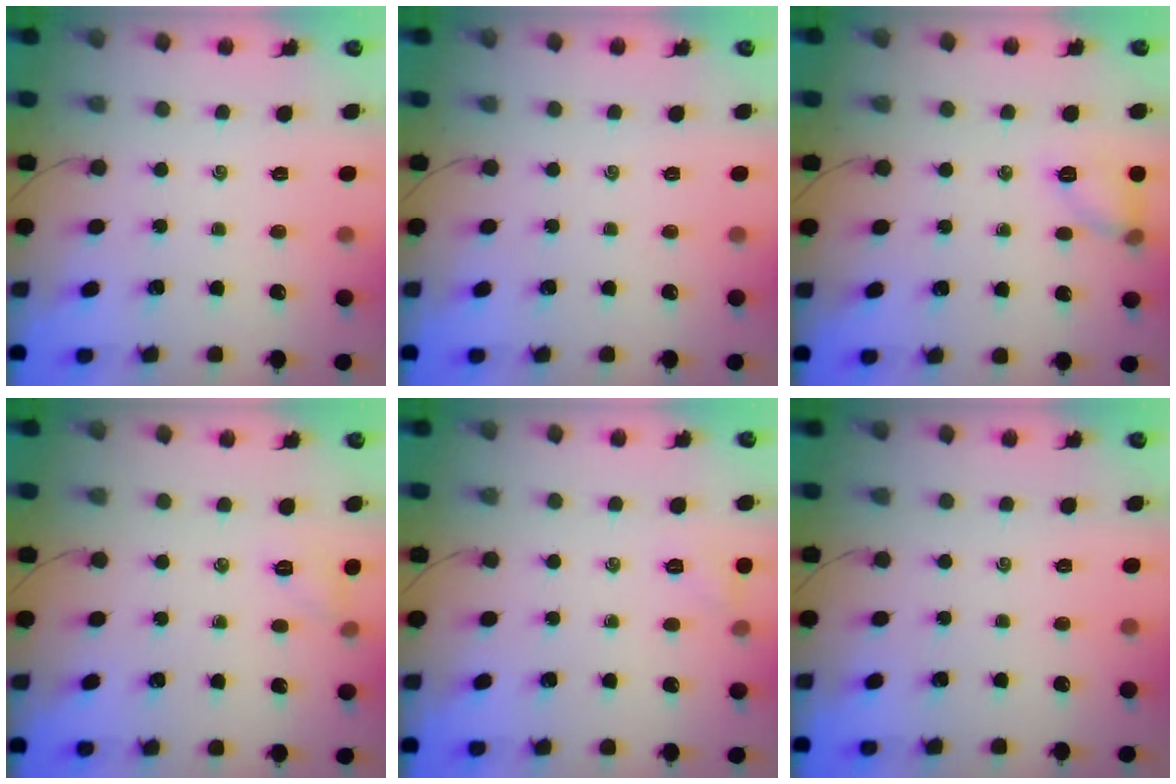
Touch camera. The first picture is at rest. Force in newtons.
{"total": 0.0}
{"total": 8.3, "press": 8.3, "slide": 0.3}
{"total": 5.5, "press": 5.3, "slide": 1.7}
{"total": 4.1, "press": 3.9, "slide": 1.2}
{"total": 0.0}